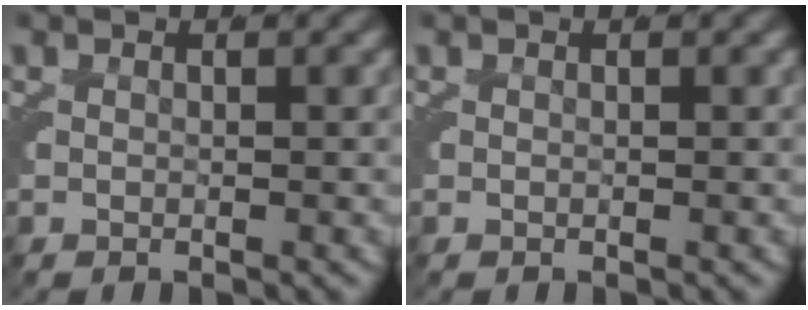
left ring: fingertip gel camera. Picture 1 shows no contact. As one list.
[{"total": 0.0}]